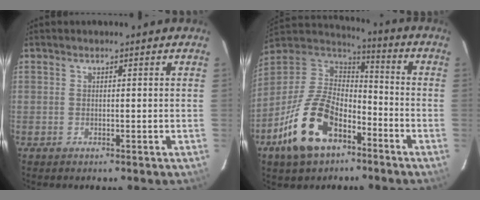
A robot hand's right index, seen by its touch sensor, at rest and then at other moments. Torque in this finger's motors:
{"motor_torque": [1.16, -0.97, 1.05, 0.21]}